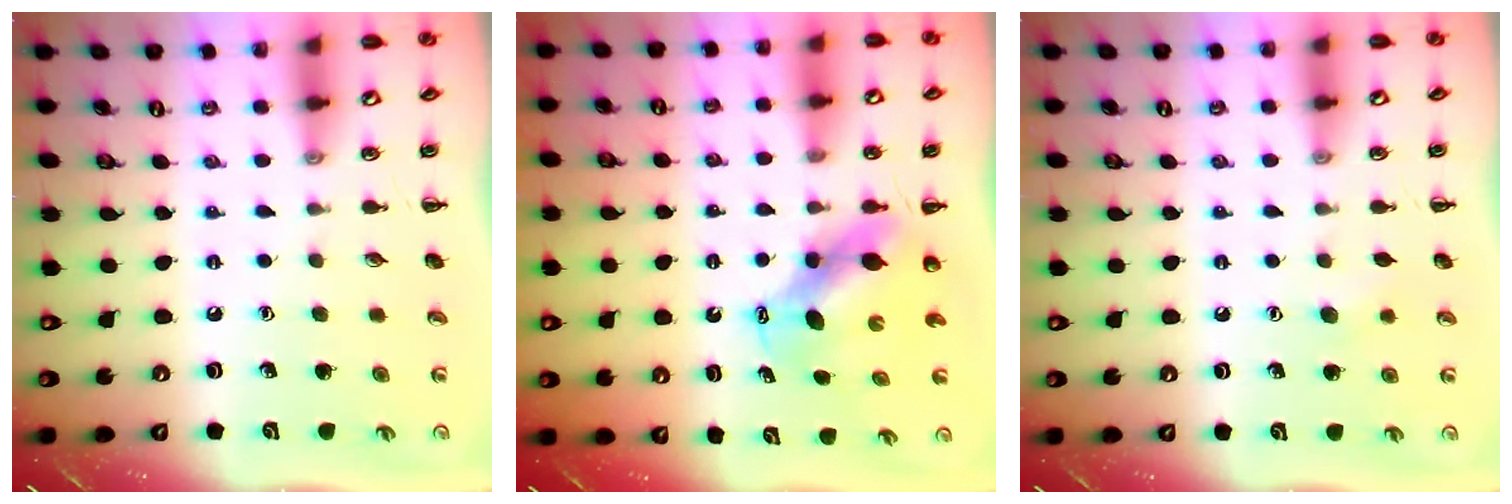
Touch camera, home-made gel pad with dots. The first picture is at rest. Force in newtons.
{"total": 7.4, "press": 7.3, "slide": 1.4}
{"total": 4.7, "press": 4.5, "slide": 1.3}